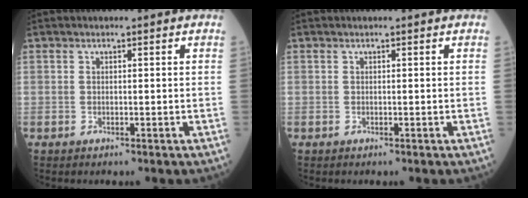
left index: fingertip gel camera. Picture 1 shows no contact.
{"total": 0.0}